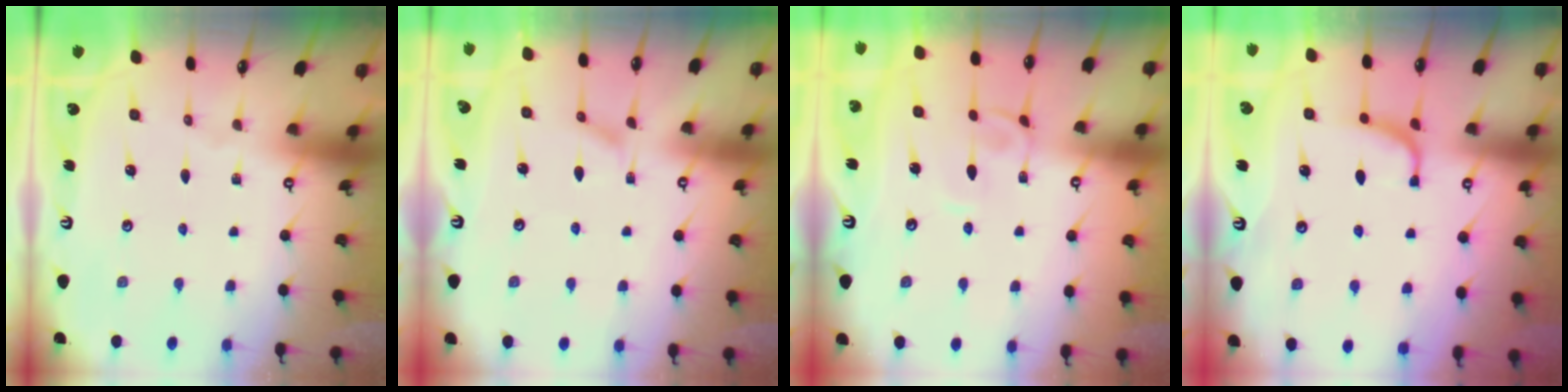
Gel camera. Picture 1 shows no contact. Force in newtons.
{"total": 1.8, "press": 1.7, "slide": 0.5}
{"total": 2.0, "press": 2.0, "slide": 0.2}
{"total": 2.4, "press": 2.4, "slide": 0.4}